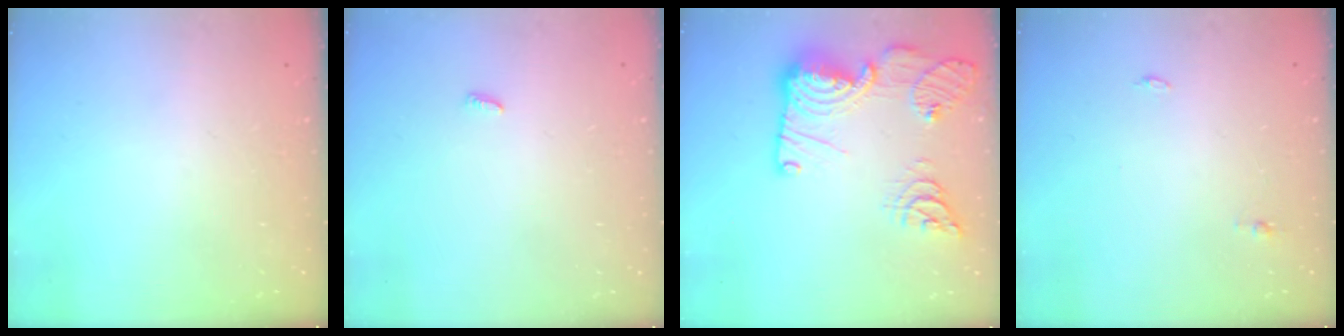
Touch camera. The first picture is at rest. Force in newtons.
{"total": 2.4, "press": 2.4, "slide": 0.2}
{"total": 22.8, "press": 22.7, "slide": 2.3}
{"total": 3.7, "press": 3.3, "slide": 1.7}